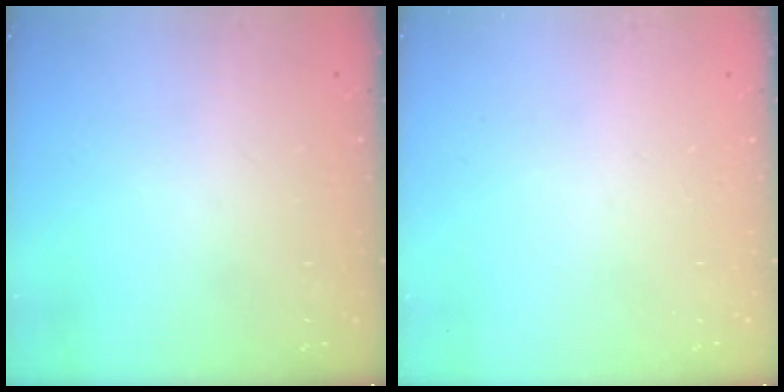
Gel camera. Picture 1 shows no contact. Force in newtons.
{"total": 0.0}